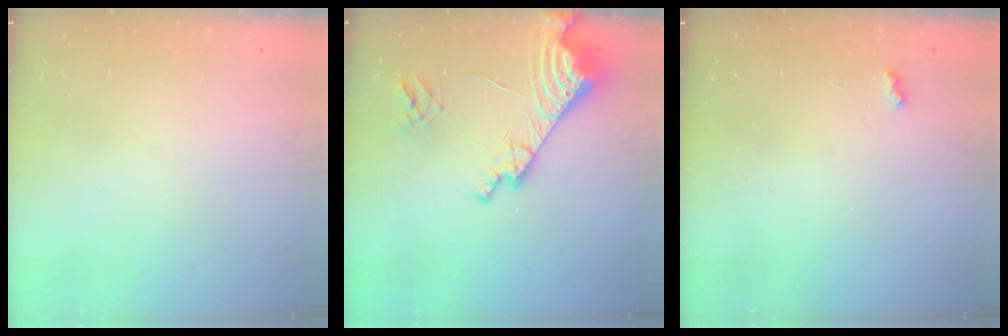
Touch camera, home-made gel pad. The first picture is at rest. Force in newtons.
{"total": 16.6, "press": 16.5, "slide": 1.8}
{"total": 3.3, "press": 3.3, "slide": 0.5}